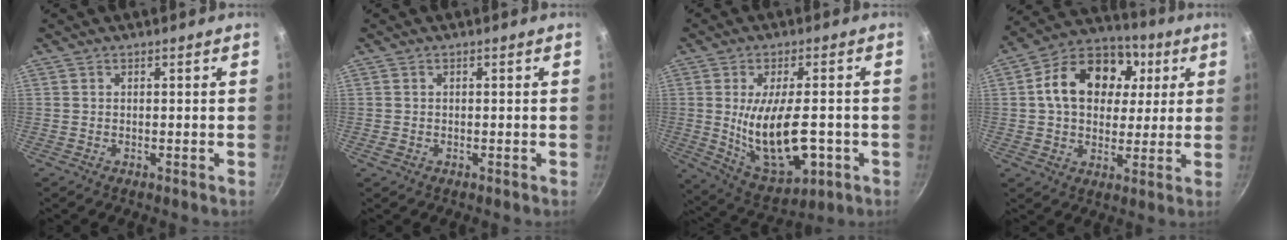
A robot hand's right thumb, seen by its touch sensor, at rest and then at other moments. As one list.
[{"total": 1.1, "force": [-0.4, 0.9, 0.4], "torque": [-0.006, 0.001, -0.006]}, {"total": 15.9, "force": [-2.4, 7.3, 14.0], "torque": [-0.218, -0.007, -0.021]}, {"total": 18.0, "force": [4.2, 13.4, 11.3], "torque": [-0.171, 0.021, 0.053]}]